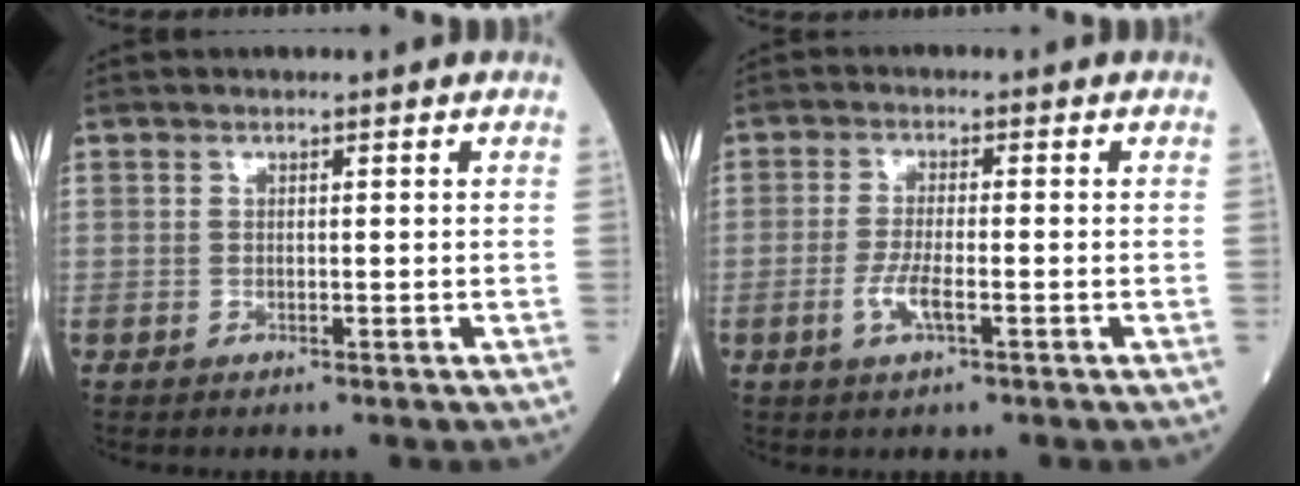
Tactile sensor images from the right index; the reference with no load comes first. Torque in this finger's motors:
{"motor_torque": [0.33, -0.12, 0.41, 0.11]}